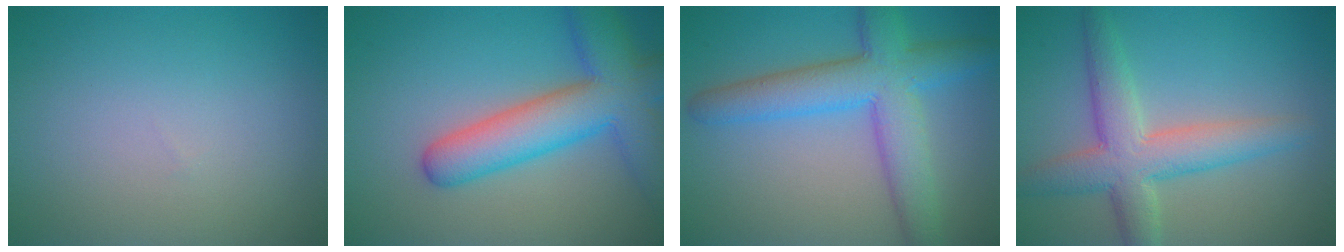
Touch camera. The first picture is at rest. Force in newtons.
{"total": 8.4, "press": 8.4, "slide": 0.4}
{"total": 7.2, "press": 7.2, "slide": 0.2}
{"total": 5.8, "press": 5.8, "slide": 0.3}